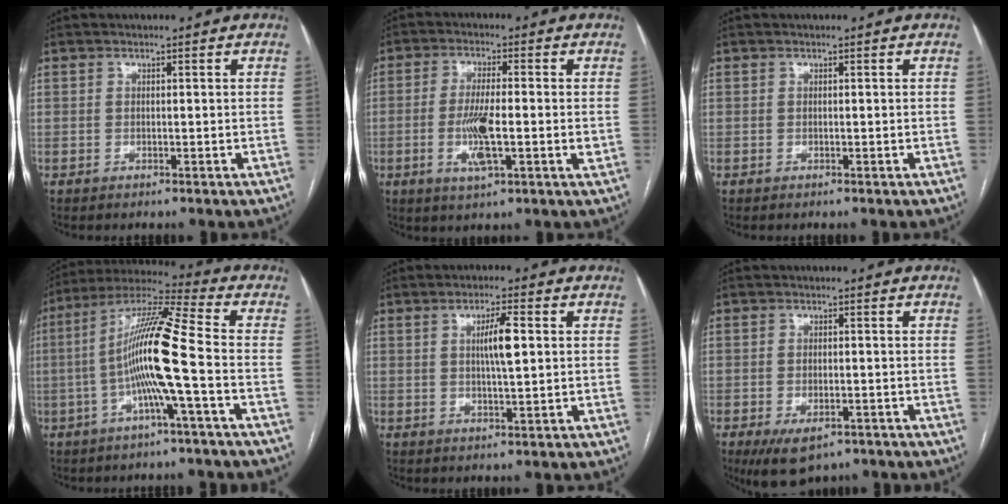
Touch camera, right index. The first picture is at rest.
{"total": 7.6, "force": [-1.2, 1.3, 7.4], "torque": [-0.143, -0.005, -0.024]}
{"total": 0.0}
{"total": 13.4, "force": [-2.3, -0.5, 13.2], "torque": [-0.251, 0.015, -0.053]}
{"total": 5.0, "force": [1.0, 0.7, 4.9], "torque": [-0.084, 0.002, 0.018]}
{"total": 6.2, "force": [-3.8, 3.0, 3.9], "torque": [-0.065, -0.008, -0.055]}